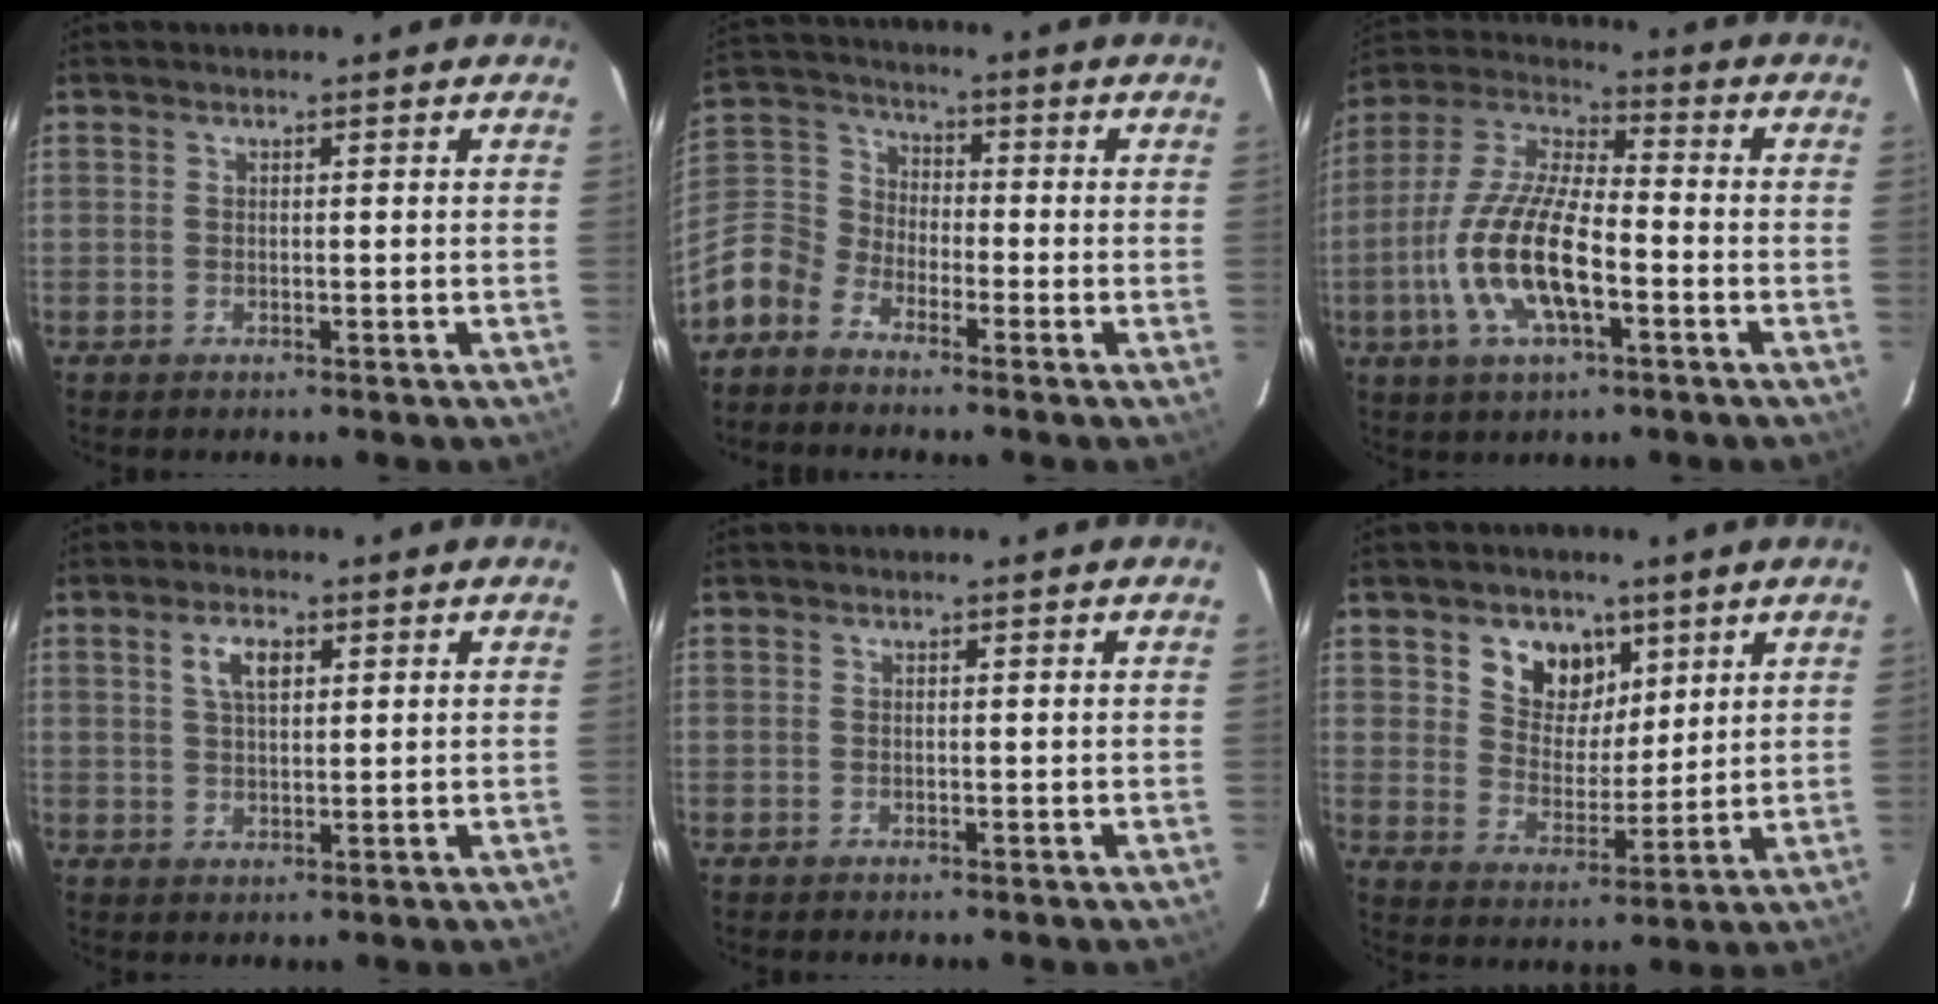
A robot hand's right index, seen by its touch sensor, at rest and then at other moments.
{"total": 10.5, "force": [-6.3, 7.4, 3.8], "torque": [-0.108, 0.023, -0.144]}
{"total": 16.1, "force": [-5.0, 5.7, 14.2], "torque": [-0.297, -0.005, -0.098]}
{"total": 4.5, "force": [1.8, 2.1, 3.5], "torque": [-0.063, 0.009, 0.034]}
{"total": 0.0}
{"total": 9.3, "force": [4.9, 7.0, 3.8], "torque": [-0.065, -0.001, 0.090]}